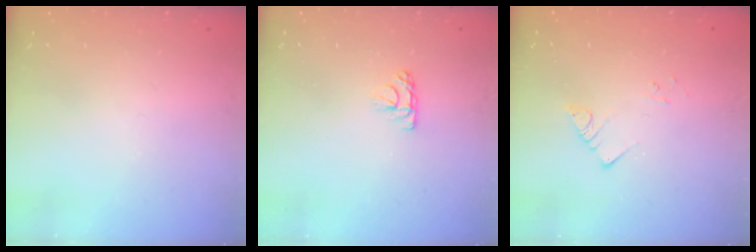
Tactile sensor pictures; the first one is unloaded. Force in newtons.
{"total": 4.9, "press": 4.9, "slide": 0.3}
{"total": 2.9, "press": 2.9, "slide": 0.4}